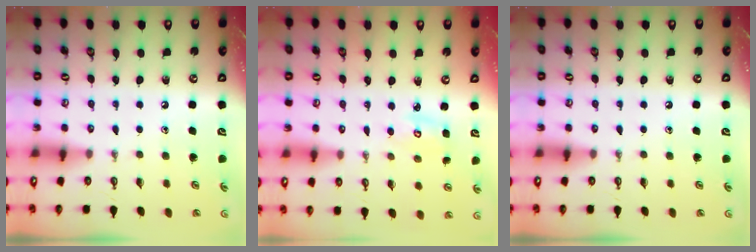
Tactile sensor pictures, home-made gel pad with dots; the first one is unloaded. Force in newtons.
{"total": 3.6, "press": 3.6, "slide": 0.2}
{"total": 0.0}